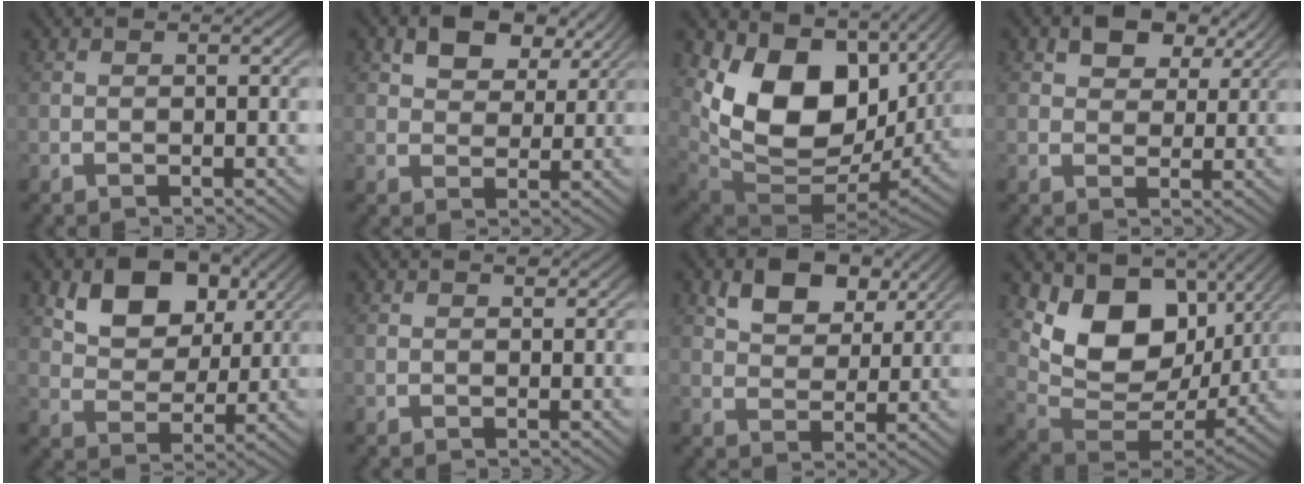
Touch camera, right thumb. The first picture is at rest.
{"total": 5.1, "force": [3.3, 2.7, 2.8], "torque": [-0.046, 0.003, 0.056]}
{"total": 14.9, "force": [1.3, 9.7, 11.2], "torque": [-0.247, -0.045, 0.044]}
{"total": 4.4, "force": [2.9, 2.4, 2.3], "torque": [-0.036, 0.002, 0.049]}
{"total": 7.3, "force": [3.4, 4.7, 4.5], "torque": [-0.084, -0.003, 0.060]}
{"total": 0.6, "force": [0.5, 0.2, 0.2], "torque": [0.001, -0.001, 0.008]}
{"total": 5.6, "force": [3.3, 3.2, 3.3], "torque": [-0.059, -0.003, 0.060]}
{"total": 13.0, "force": [1.7, 9.0, 9.2], "torque": [-0.191, -0.036, 0.037]}